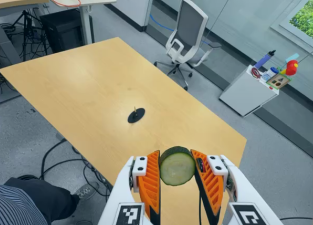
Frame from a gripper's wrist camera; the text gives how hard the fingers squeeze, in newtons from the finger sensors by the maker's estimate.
{"total": 9.6, "left": 9.0, "right": 10.2}